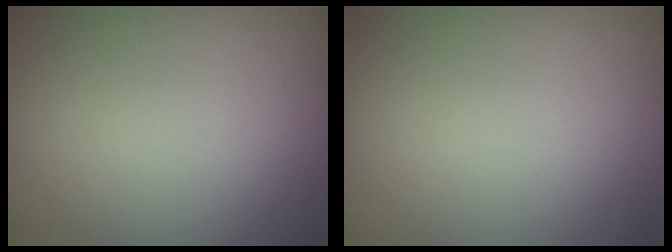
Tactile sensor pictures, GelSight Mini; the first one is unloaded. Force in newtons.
{"total": 0.0}